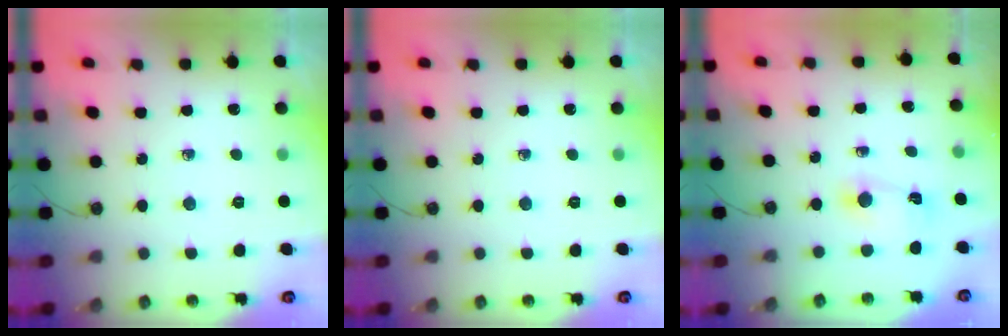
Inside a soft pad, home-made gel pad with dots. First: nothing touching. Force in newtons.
{"total": 0.0}
{"total": 2.4, "press": 2.4, "slide": 0.3}